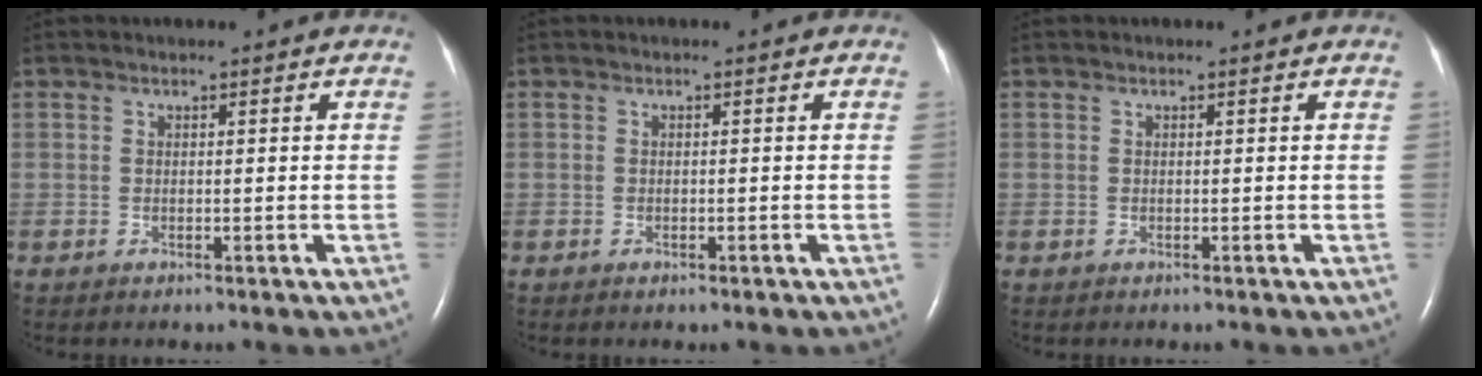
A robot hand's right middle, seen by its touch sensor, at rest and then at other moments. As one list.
[{"total": 0.6, "force": [-0.3, 0.3, 0.3], "torque": [-0.005, 0.001, -0.002]}, {"total": 0.0}]